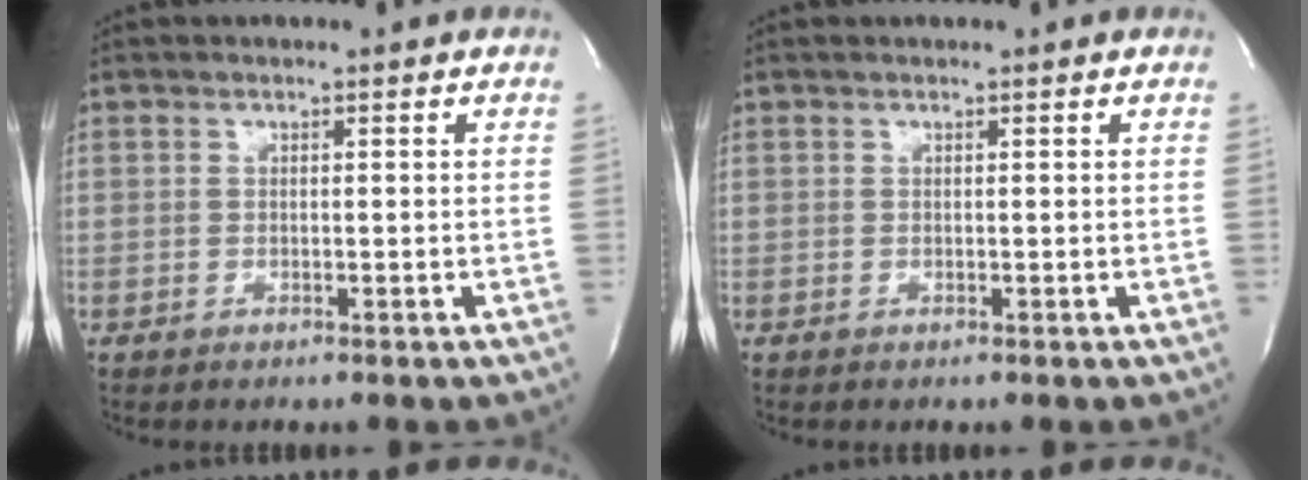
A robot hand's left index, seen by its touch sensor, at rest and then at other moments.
{"total": 0.0}